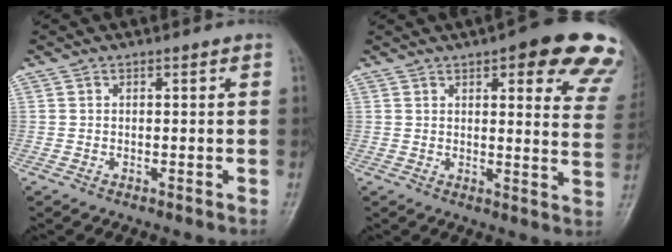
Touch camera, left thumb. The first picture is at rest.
{"total": 18.2, "force": [10.9, 5.4, 13.6], "torque": [-0.127, -0.033, 0.111]}